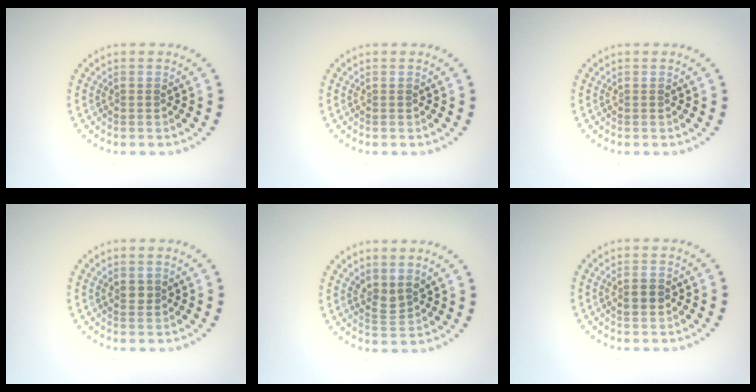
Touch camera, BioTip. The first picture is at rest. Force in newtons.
{"total": 0.0}
{"total": 0.0}
{"total": 1.1, "press": 1.0, "slide": 0.3}
{"total": 1.8, "press": 1.4, "slide": 1.2}
{"total": 1.6, "press": 1.6, "slide": 0.2}